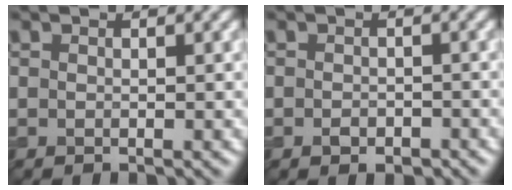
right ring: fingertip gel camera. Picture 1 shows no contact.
{"total": 1.5, "force": [-0.8, 0.9, 0.9], "torque": [-0.014, -0.002, -0.014]}